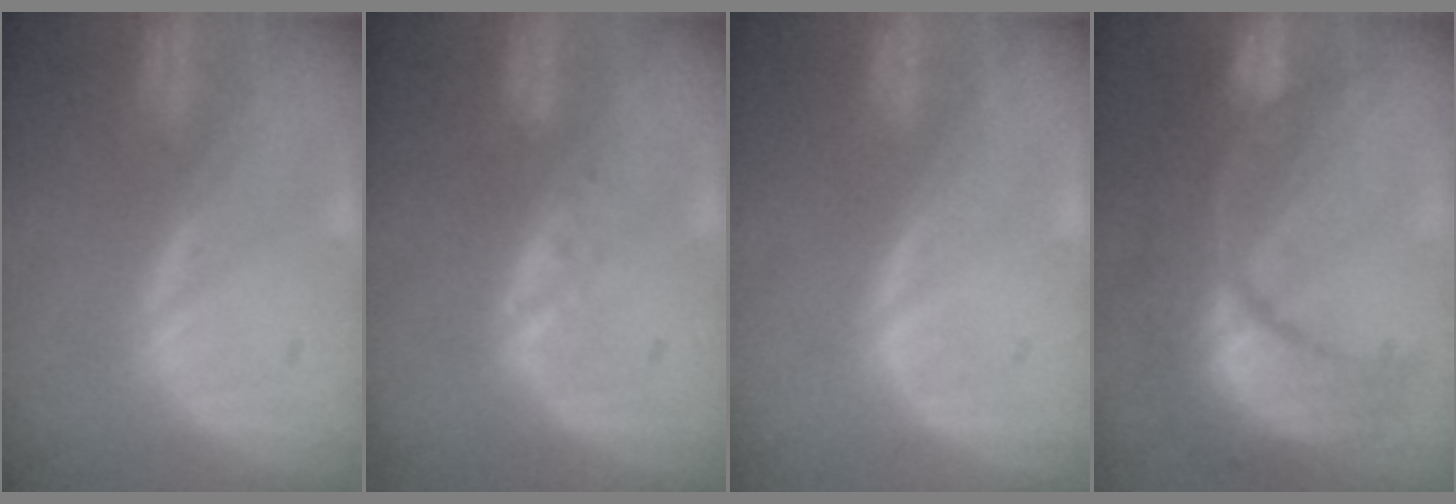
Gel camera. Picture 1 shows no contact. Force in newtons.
{"total": 1.4, "press": 1.4, "slide": 0.2}
{"total": 0.0}
{"total": 12.4, "press": 12.3, "slide": 1.5}